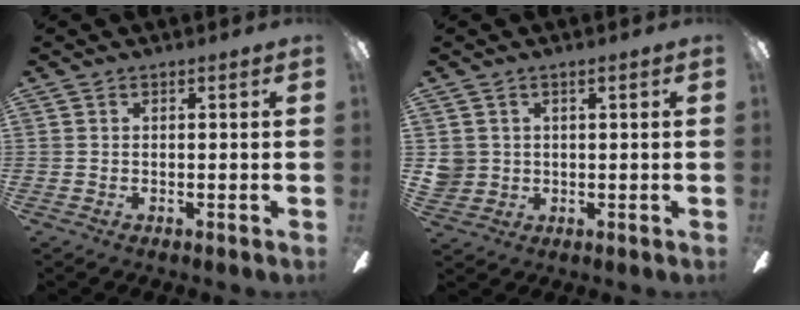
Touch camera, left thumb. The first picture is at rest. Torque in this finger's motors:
{"motor_torque": [0.09, 0.18, 0.13, -0.25, 0.00]}